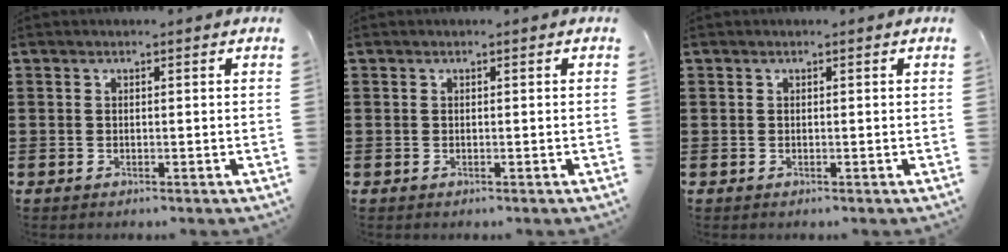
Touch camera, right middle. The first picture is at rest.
{"total": 0.0}
{"total": 0.0}